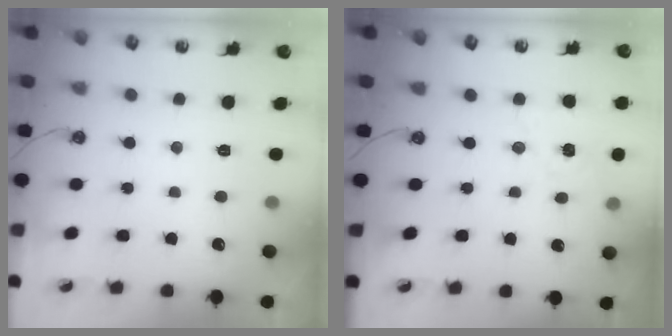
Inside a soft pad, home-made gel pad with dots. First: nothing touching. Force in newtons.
{"total": 1.4, "press": 1.4, "slide": 0.2}